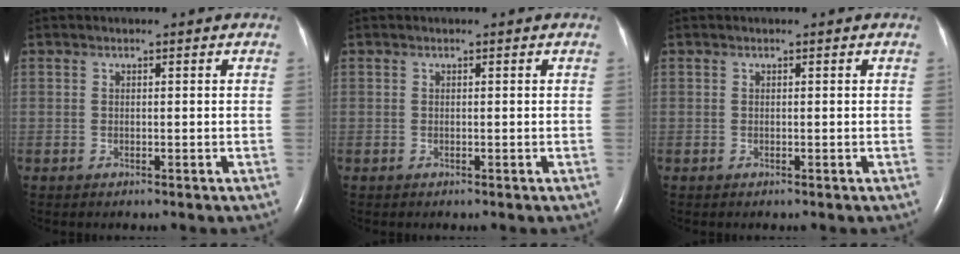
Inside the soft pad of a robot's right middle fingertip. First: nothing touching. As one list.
[{"total": 0.0}, {"total": 0.0}]